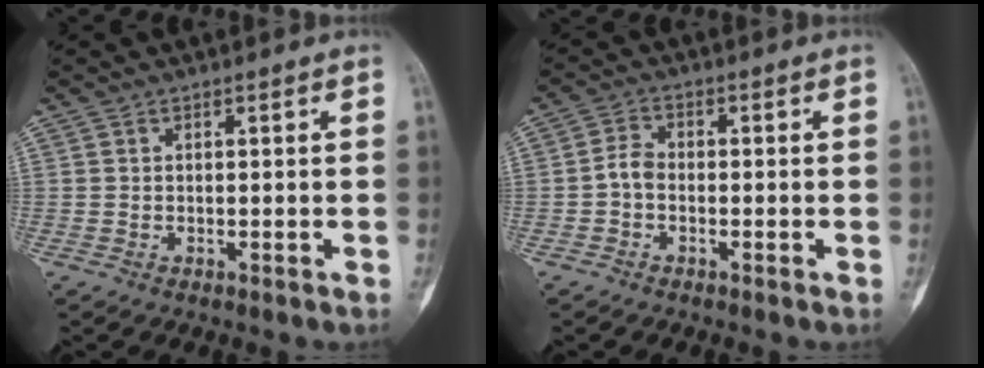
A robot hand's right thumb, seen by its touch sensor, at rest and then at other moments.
{"total": 3.0, "force": [-0.9, 2.0, 2.1], "torque": [-0.035, 0.013, -0.027]}